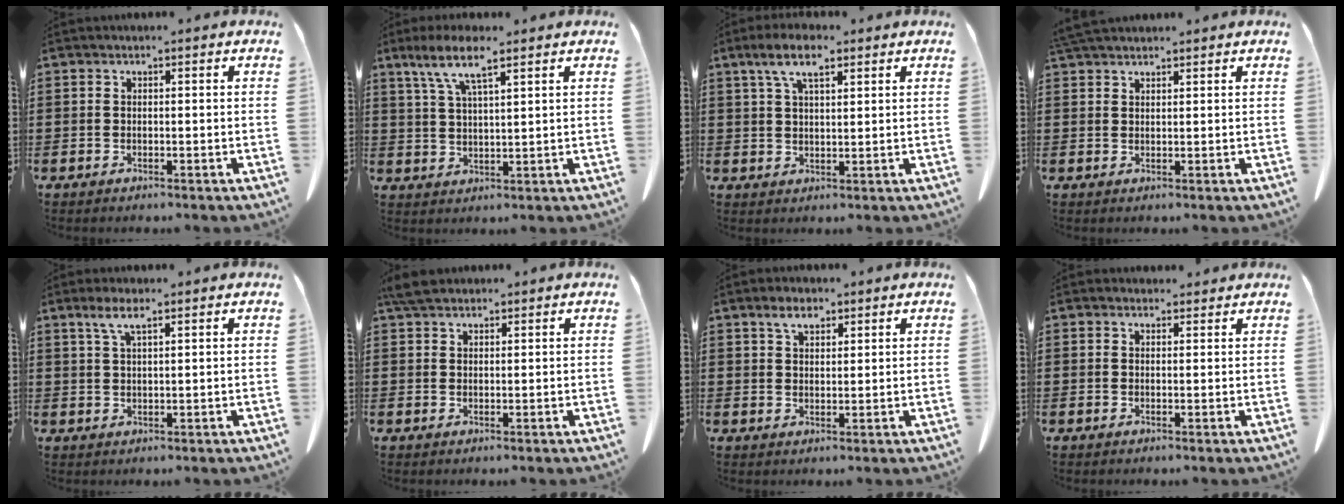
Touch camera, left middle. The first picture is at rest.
{"total": 6.5, "force": [4.3, 1.1, 4.8], "torque": [-0.105, -0.003, 0.075]}
{"total": 6.3, "force": [3.8, 2.0, 4.6], "torque": [-0.098, 0.006, 0.067]}
{"total": 2.8, "force": [2.5, 0.5, 1.0], "torque": [-0.026, 0.000, 0.049]}
{"total": 3.6, "force": [2.2, 0.6, 2.8], "torque": [-0.059, 0.003, 0.039]}
{"total": 3.5, "force": [2.8, 1.2, 1.5], "torque": [-0.038, 0.003, 0.055]}
{"total": 3.5, "force": [2.4, 1.6, 2.0], "torque": [-0.036, 0.002, 0.043]}
{"total": 1.6, "force": [1.5, 0.6, 0.2], "torque": [0.001, -0.001, 0.028]}